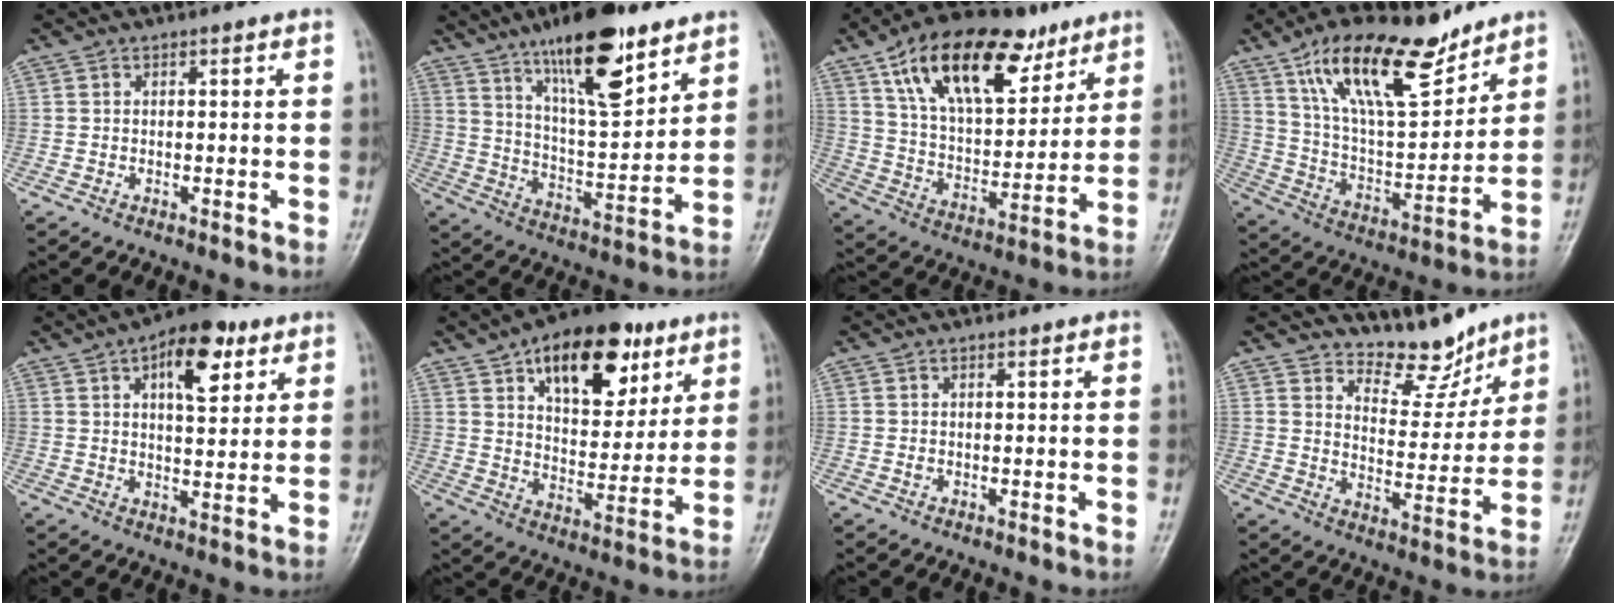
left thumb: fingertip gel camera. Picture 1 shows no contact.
{"total": 17.9, "force": [11.8, 5.5, 12.4], "torque": [-0.173, -0.066, 0.203]}
{"total": 22.2, "force": [12.4, 11.1, 14.7], "torque": [-0.211, -0.032, 0.218]}
{"total": 20.0, "force": [13.1, 7.7, 13.1], "torque": [-0.186, -0.062, 0.240]}
{"total": 12.1, "force": [5.6, 5.7, 9.1], "torque": [-0.104, -0.015, 0.081]}
{"total": 19.8, "force": [10.2, 10.5, 13.4], "torque": [-0.149, -0.032, 0.161]}
{"total": 0.7, "force": [0.2, 0.5, 0.5], "torque": [-0.007, 0.000, 0.005]}
{"total": 9.1, "force": [8.0, 3.8, 1.9], "torque": [0.007, -0.065, 0.136]}